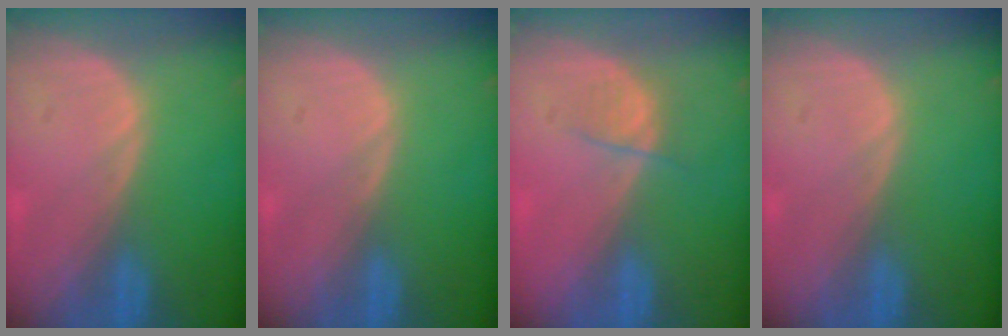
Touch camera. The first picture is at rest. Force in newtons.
{"total": 0.0}
{"total": 2.5, "press": 2.3, "slide": 0.9}
{"total": 0.0}